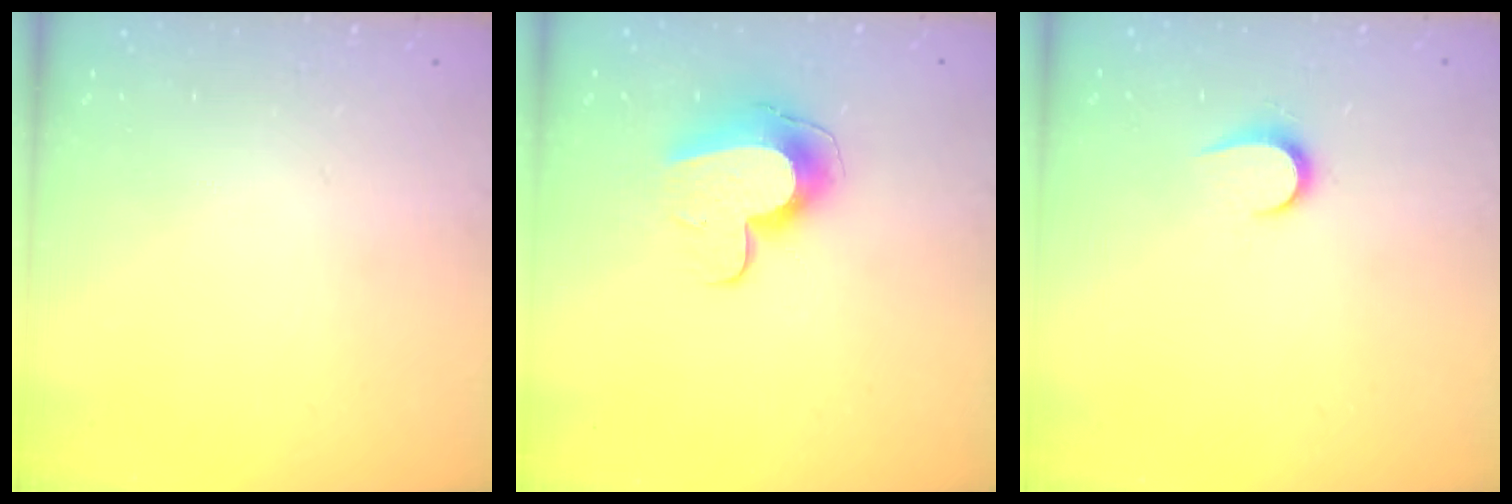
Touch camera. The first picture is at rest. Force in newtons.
{"total": 12.2, "press": 12.2, "slide": 0.9}
{"total": 6.5, "press": 6.5, "slide": 0.7}